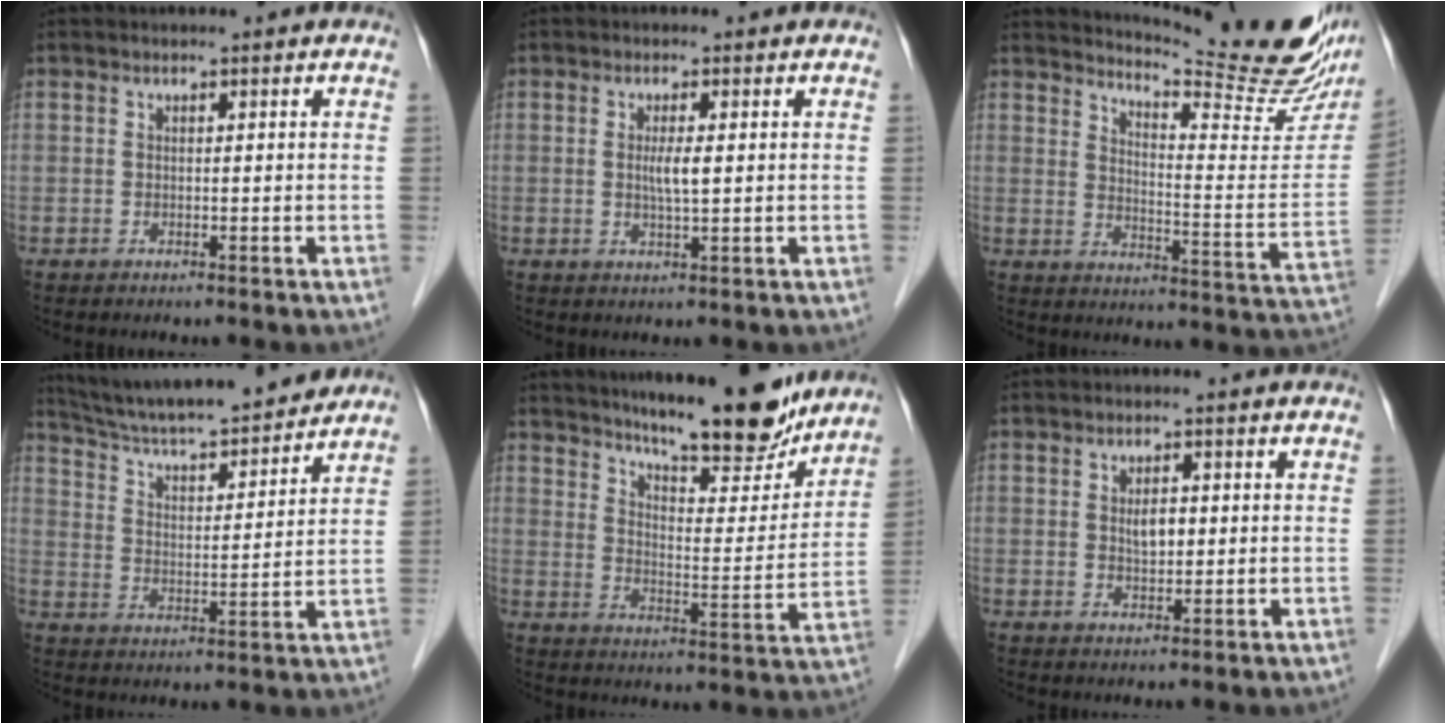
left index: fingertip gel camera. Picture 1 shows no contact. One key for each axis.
{"total": 2.5, "fx": 0.1, "fy": 0.1, "fz": 2.5, "tx": -0.049, "ty": -0.004, "tz": 0.003}
{"total": 21.9, "fx": 19.4, "fy": 1.8, "fz": 10.0, "tx": -0.146, "ty": -0.090, "tz": 0.238}
{"total": 18.7, "fx": 16.9, "fy": 2.0, "fz": 7.8, "tx": -0.131, "ty": 0.013, "tz": 0.264}
{"total": 17.3, "fx": 14.9, "fy": 2.5, "fz": 8.5, "tx": -0.121, "ty": -0.024, "tz": 0.213}
{"total": 2.8, "fx": 0.2, "fy": 1.4, "fz": 2.4, "tx": -0.042, "ty": 0.001, "tz": 0.006}